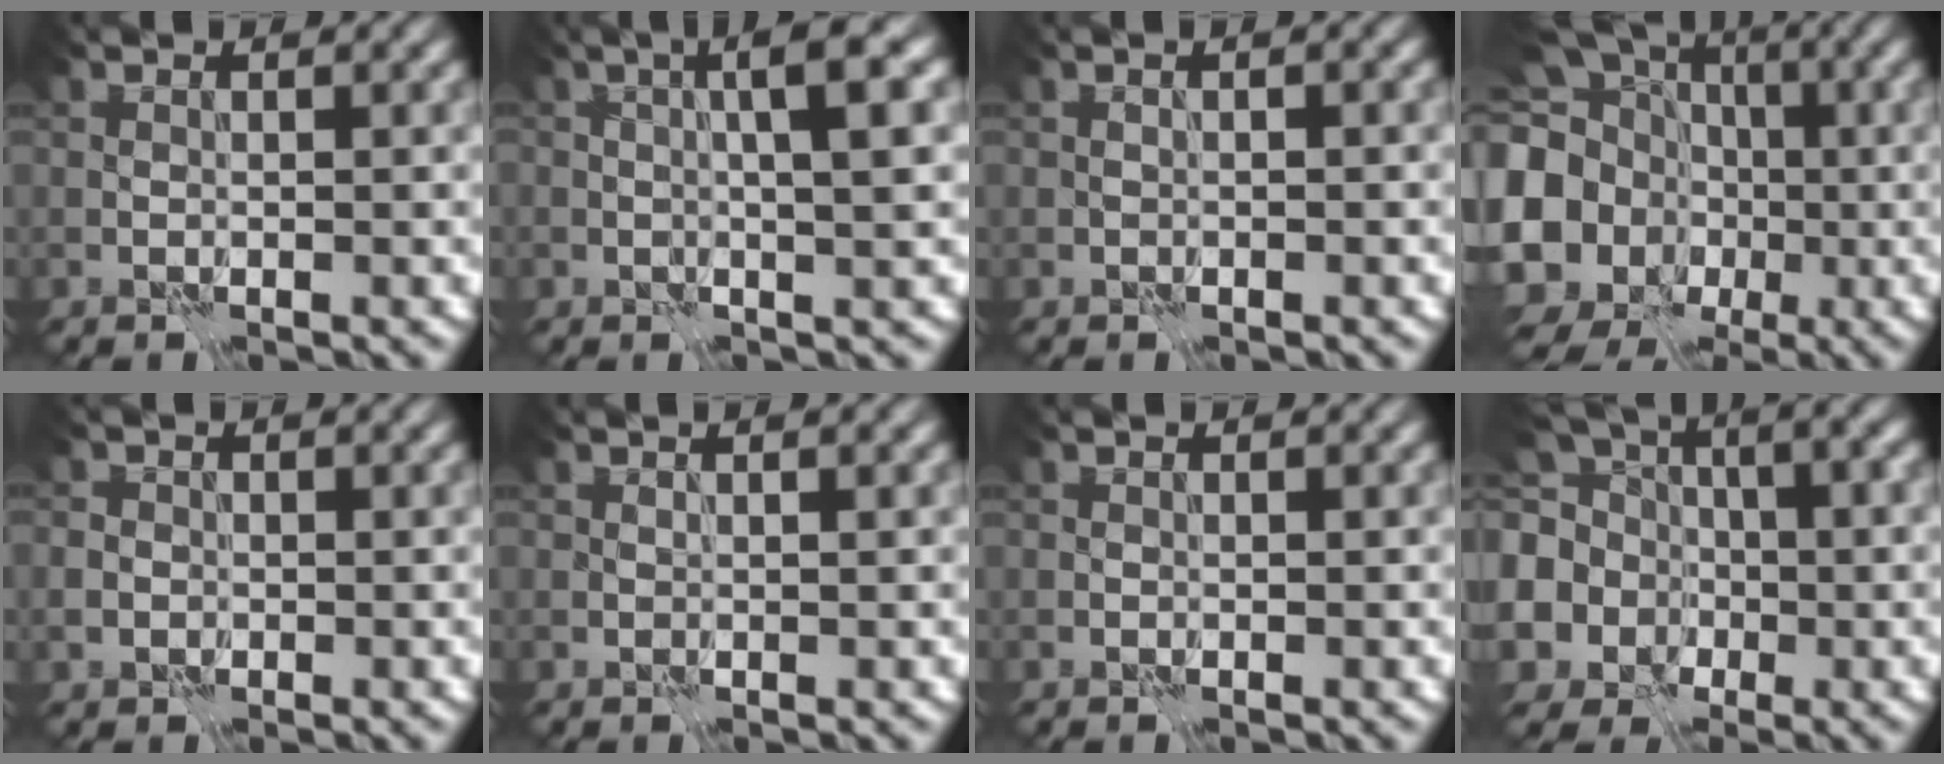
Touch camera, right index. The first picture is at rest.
{"total": 4.8, "force": [1.1, 1.0, 4.5], "torque": [-0.065, 0.017, 0.016]}
{"total": 0.6, "force": [0.1, 0.2, 0.6], "torque": [-0.013, 0.000, -0.006]}
{"total": 18.7, "force": [-1.9, 17.0, 7.6], "torque": [-0.191, -0.006, -0.073]}
{"total": 0.9, "force": [-0.2, 0.9, -0.1], "torque": [0.006, 0.002, -0.006]}
{"total": 0.9, "force": [0.6, 0.2, 0.6], "torque": [-0.012, 0.000, 0.004]}
{"total": 0.0}
{"total": 7.5, "force": [-0.3, 6.7, 3.4], "torque": [-0.076, 0.001, -0.022]}